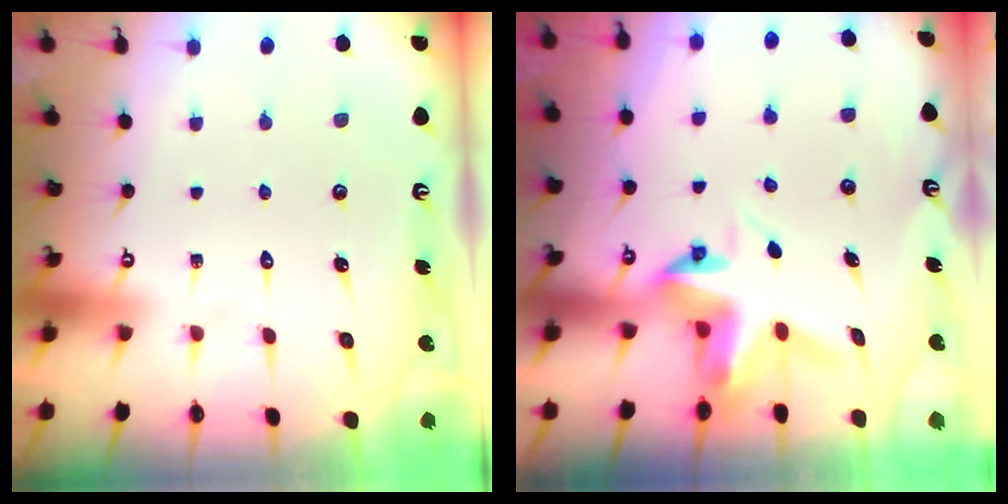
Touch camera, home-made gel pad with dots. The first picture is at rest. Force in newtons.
{"total": 4.2, "press": 4.2, "slide": 0.3}